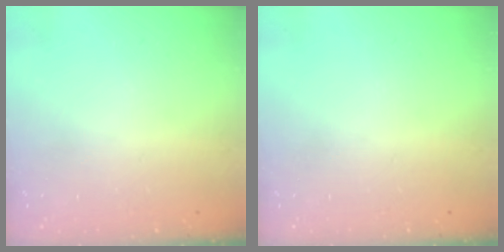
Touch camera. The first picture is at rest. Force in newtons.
{"total": 0.0}